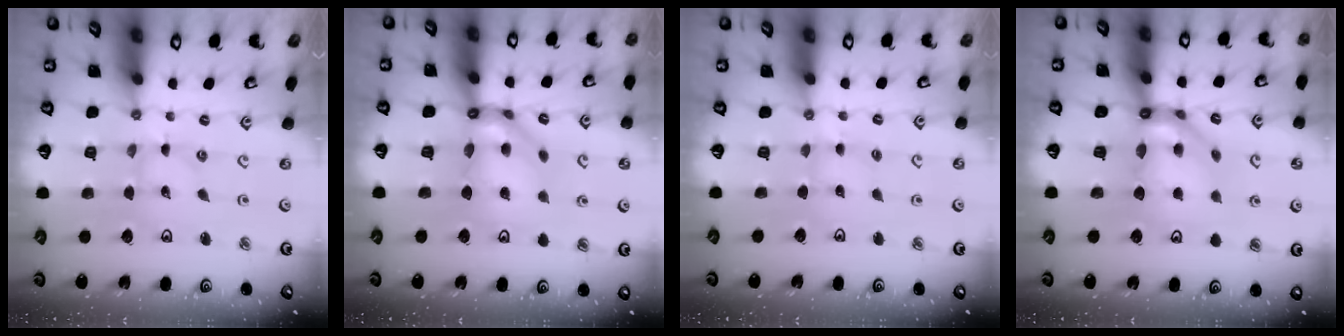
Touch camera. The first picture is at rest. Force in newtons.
{"total": 11.0, "press": 11.0, "slide": 1.0}
{"total": 3.6, "press": 3.5, "slide": 0.6}
{"total": 11.1, "press": 10.9, "slide": 1.8}